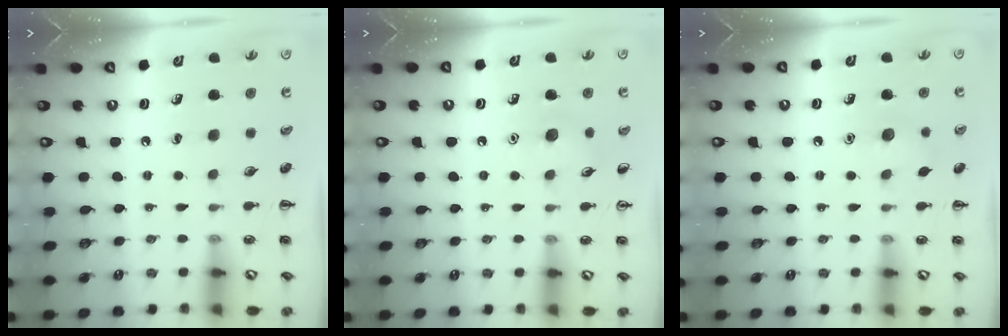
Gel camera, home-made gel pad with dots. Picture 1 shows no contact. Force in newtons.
{"total": 5.1, "press": 4.9, "slide": 1.5}
{"total": 6.0, "press": 5.8, "slide": 1.6}